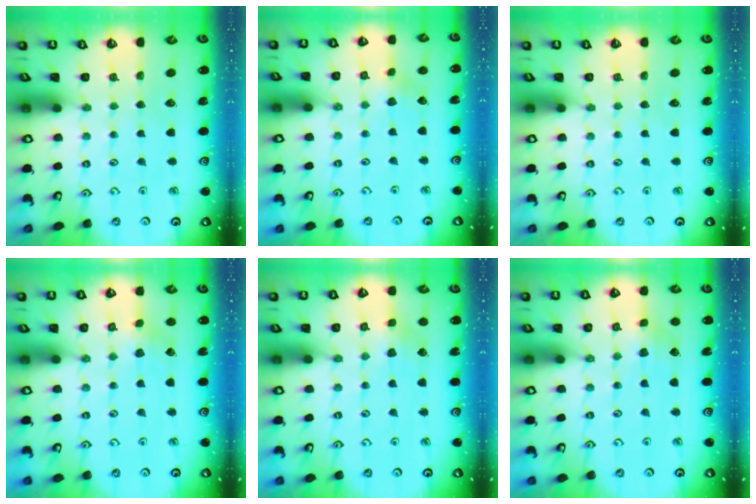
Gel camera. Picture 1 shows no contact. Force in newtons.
{"total": 2.7, "press": 2.6, "slide": 0.5}
{"total": 0.0}
{"total": 2.9, "press": 2.9, "slide": 0.4}
{"total": 3.7, "press": 3.6, "slide": 0.5}
{"total": 3.0, "press": 2.9, "slide": 0.3}